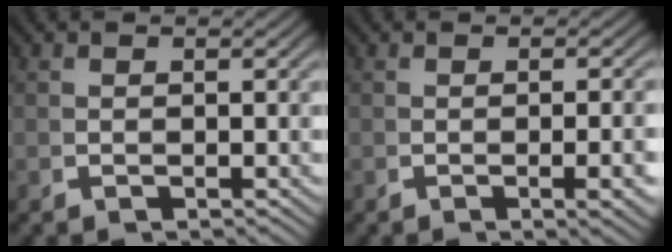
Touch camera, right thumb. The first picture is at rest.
{"total": 2.5, "force": [-0.7, 0.3, 2.4], "torque": [-0.032, 0.006, -0.010]}